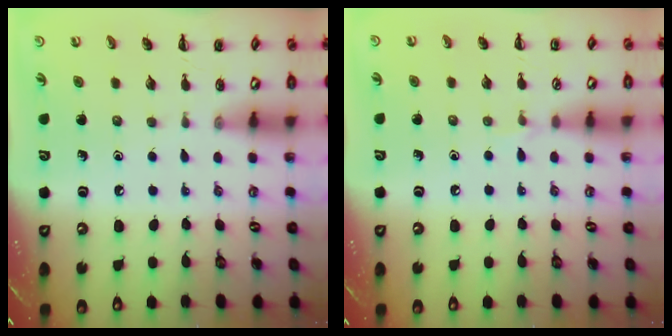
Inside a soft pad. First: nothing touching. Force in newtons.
{"total": 3.7, "press": 3.5, "slide": 1.3}